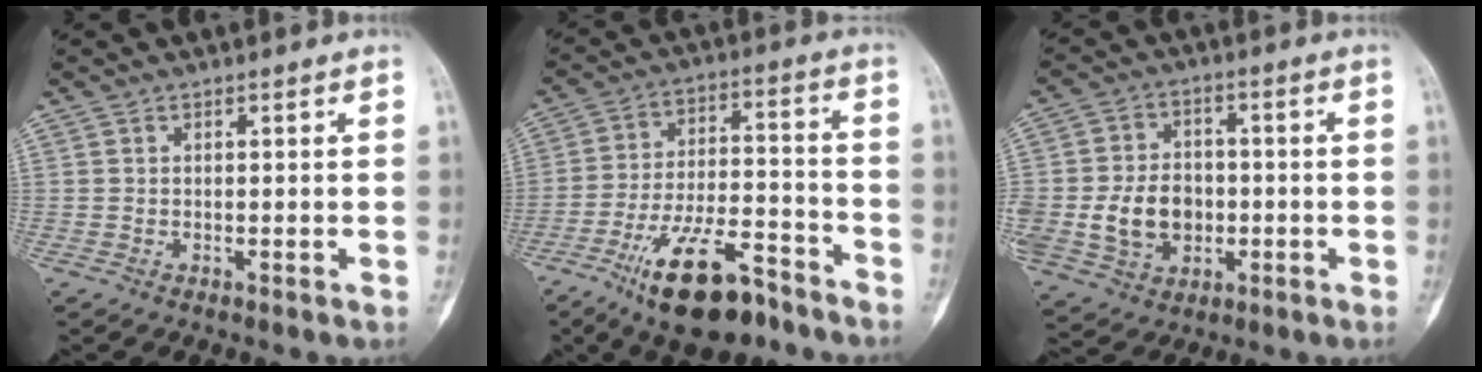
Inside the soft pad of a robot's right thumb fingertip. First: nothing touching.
{"total": 16.9, "force": [-10.9, 6.3, 11.3], "torque": [-0.188, 0.070, -0.183]}
{"total": 12.8, "force": [-1.6, 10.1, 7.7], "torque": [-0.118, 0.020, -0.016]}